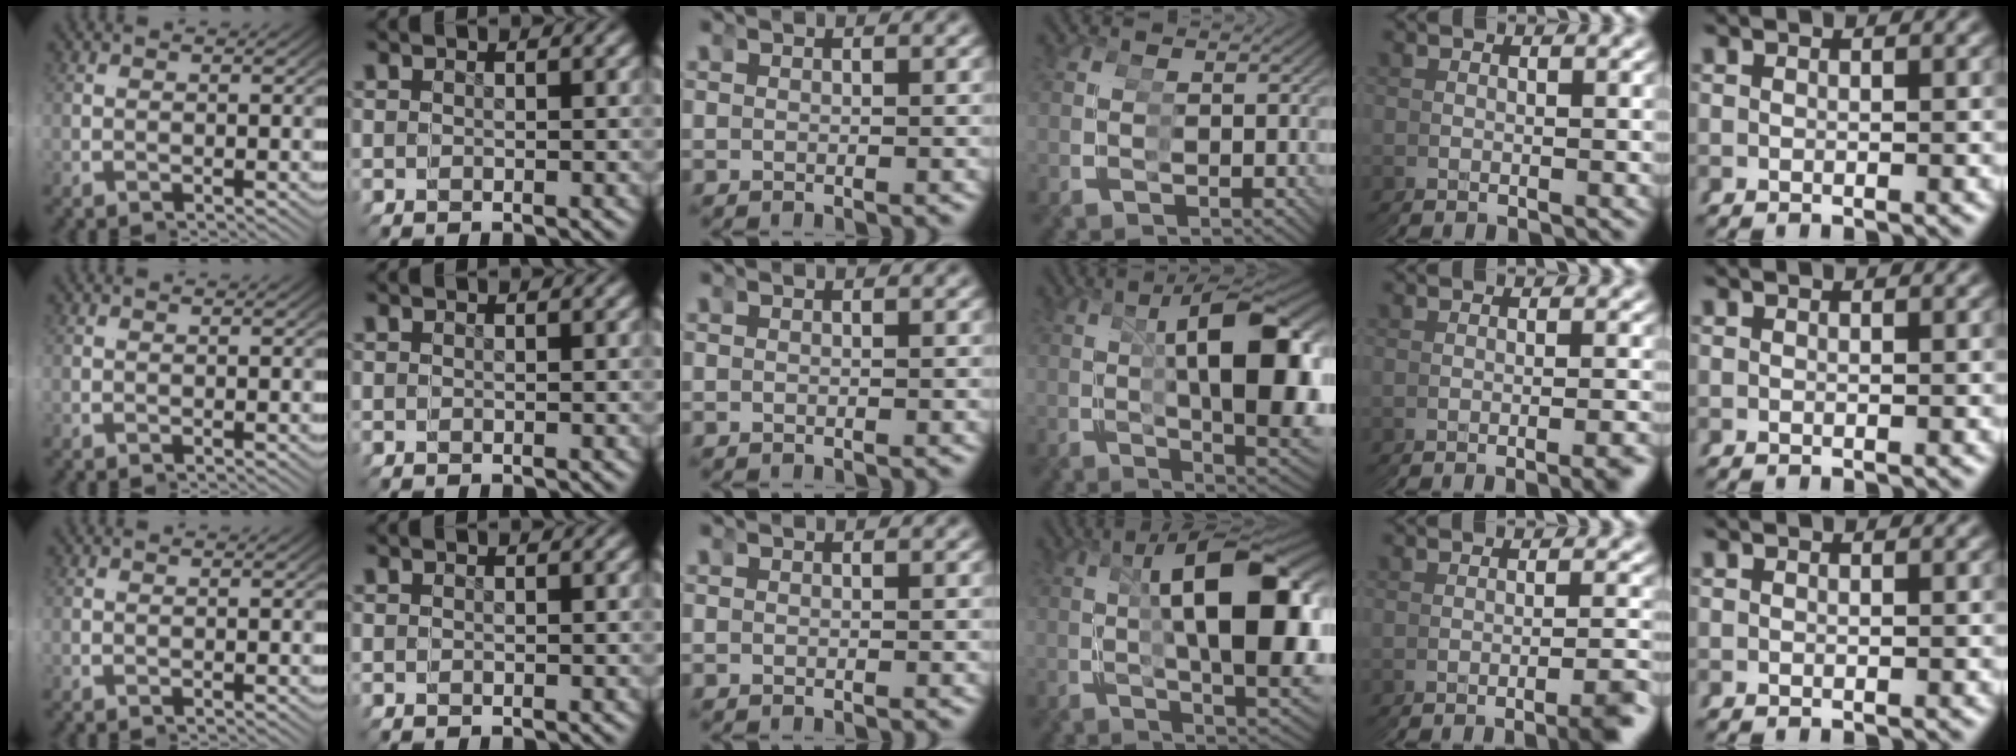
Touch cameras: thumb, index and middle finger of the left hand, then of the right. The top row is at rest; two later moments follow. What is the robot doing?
{"motion": "grasp_and_lifting", "object": "toy banana"}